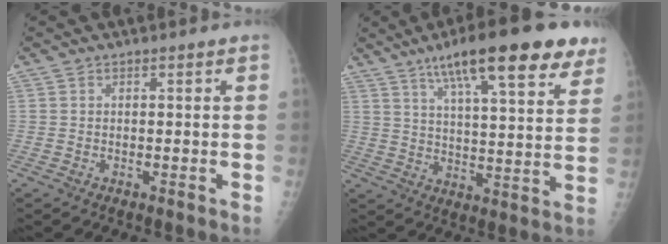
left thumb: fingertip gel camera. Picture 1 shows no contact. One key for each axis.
{"total": 20.4, "fx": 12.6, "fy": 4.8, "fz": 15.3, "tx": -0.210, "ty": -0.028, "tz": 0.192}